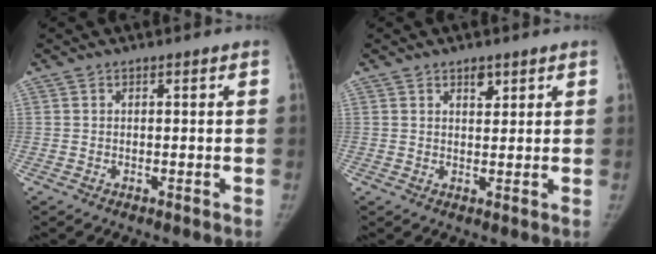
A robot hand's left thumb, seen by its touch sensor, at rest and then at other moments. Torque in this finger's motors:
{"motor_torque": [0.21, -0.08, 0.30, -0.19, 0.05]}